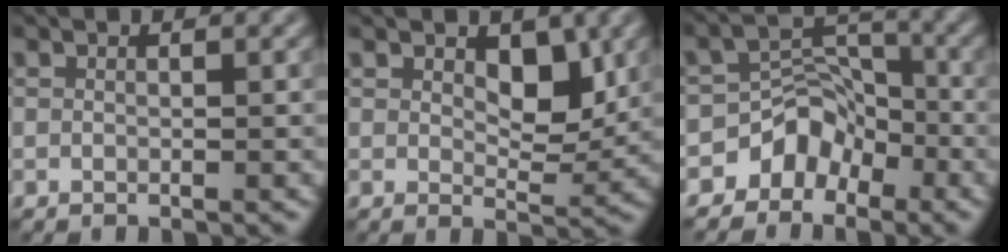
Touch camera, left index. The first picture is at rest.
{"total": 3.5, "force": [1.4, 1.8, 2.6], "torque": [-0.041, -0.009, 0.022]}
{"total": 3.9, "force": [-2.5, 2.8, 1.0], "torque": [0.003, 0.017, -0.044]}